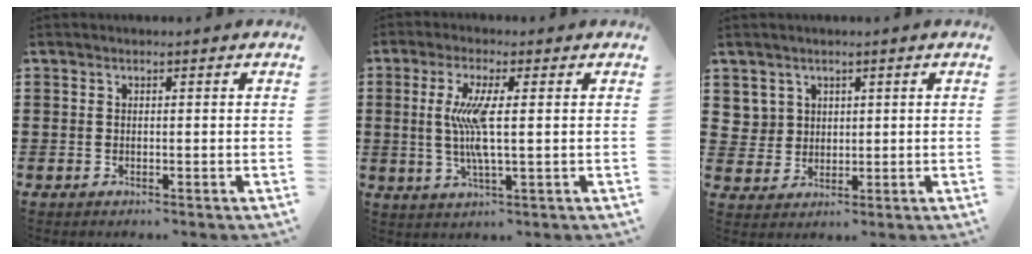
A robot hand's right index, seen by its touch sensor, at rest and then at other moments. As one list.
[{"total": 7.0, "force": [0.6, 0.7, 6.9], "torque": [-0.157, -0.018, -0.002]}, {"total": 3.7, "force": [1.7, 3.2, 0.4], "torque": [-0.026, 0.011, 0.033]}]